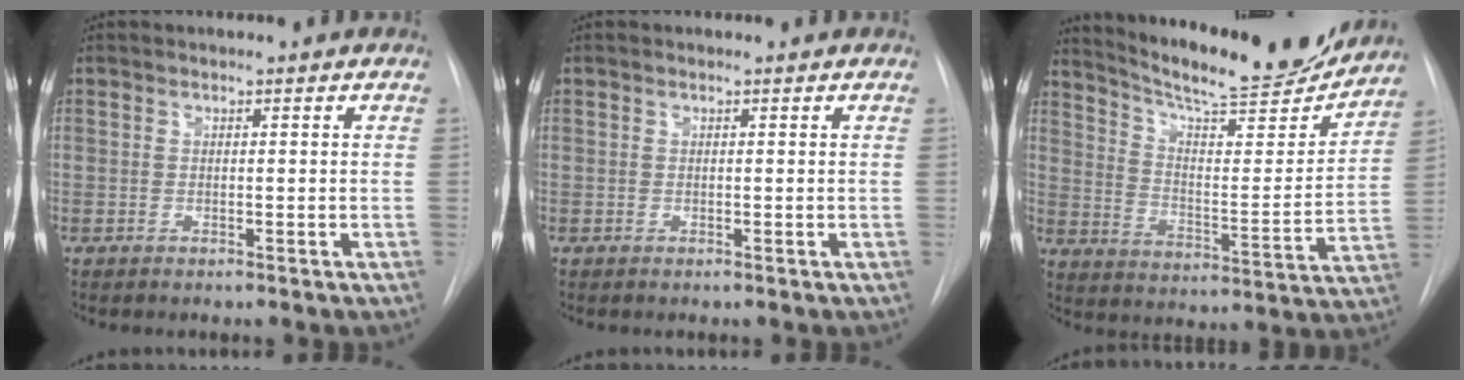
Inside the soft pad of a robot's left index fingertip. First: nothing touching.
{"total": 0.0}
{"total": 20.9, "force": [19.2, 2.5, 7.9], "torque": [-0.127, -0.035, 0.274]}